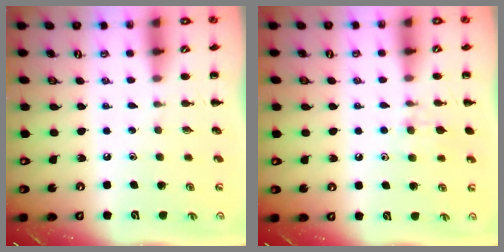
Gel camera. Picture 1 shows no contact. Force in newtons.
{"total": 8.1, "press": 7.9, "slide": 1.8}